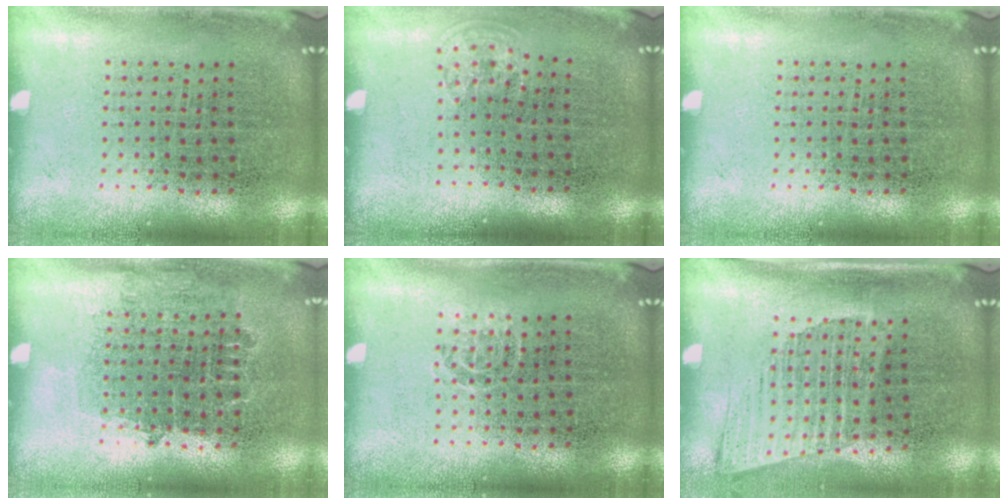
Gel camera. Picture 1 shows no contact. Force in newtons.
{"total": 0.8, "press": 0.6, "slide": 0.5}
{"total": 0.0}
{"total": 0.7, "press": 0.7, "slide": 0.3}
{"total": 0.6, "press": 0.4, "slide": 0.4}
{"total": 1.3, "press": 1.0, "slide": 0.8}